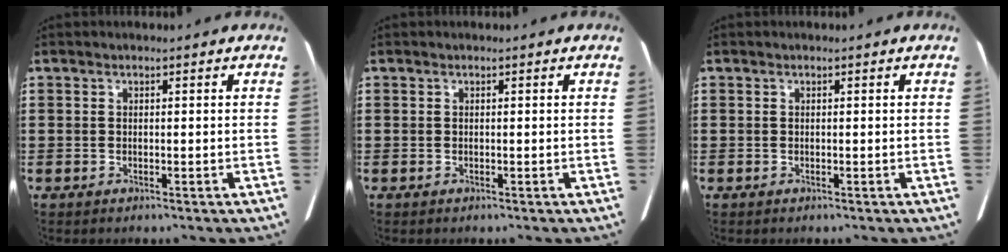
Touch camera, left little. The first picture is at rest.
{"total": 0.0}
{"total": 0.0}